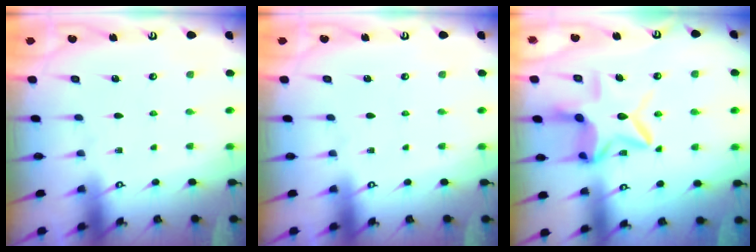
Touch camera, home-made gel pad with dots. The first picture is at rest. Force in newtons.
{"total": 0.0}
{"total": 12.3, "press": 12.2, "slide": 1.0}